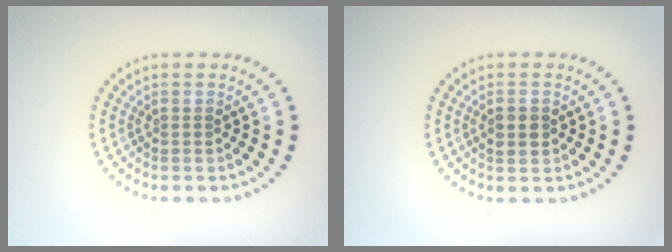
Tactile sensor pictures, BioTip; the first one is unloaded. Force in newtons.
{"total": 1.3, "press": 1.3, "slide": 0.1}